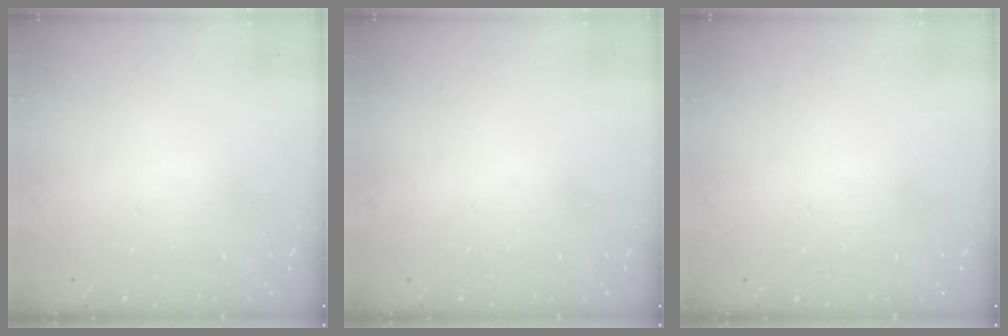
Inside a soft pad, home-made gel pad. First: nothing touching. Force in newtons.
{"total": 0.0}
{"total": 0.0}